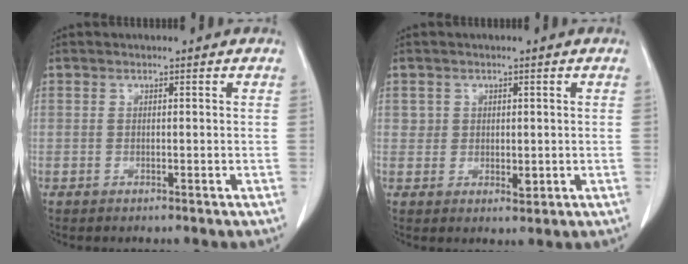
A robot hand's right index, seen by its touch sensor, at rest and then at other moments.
{"total": 2.5, "force": [0.3, 2.1, 1.3], "torque": [-0.014, -0.004, 0.006]}